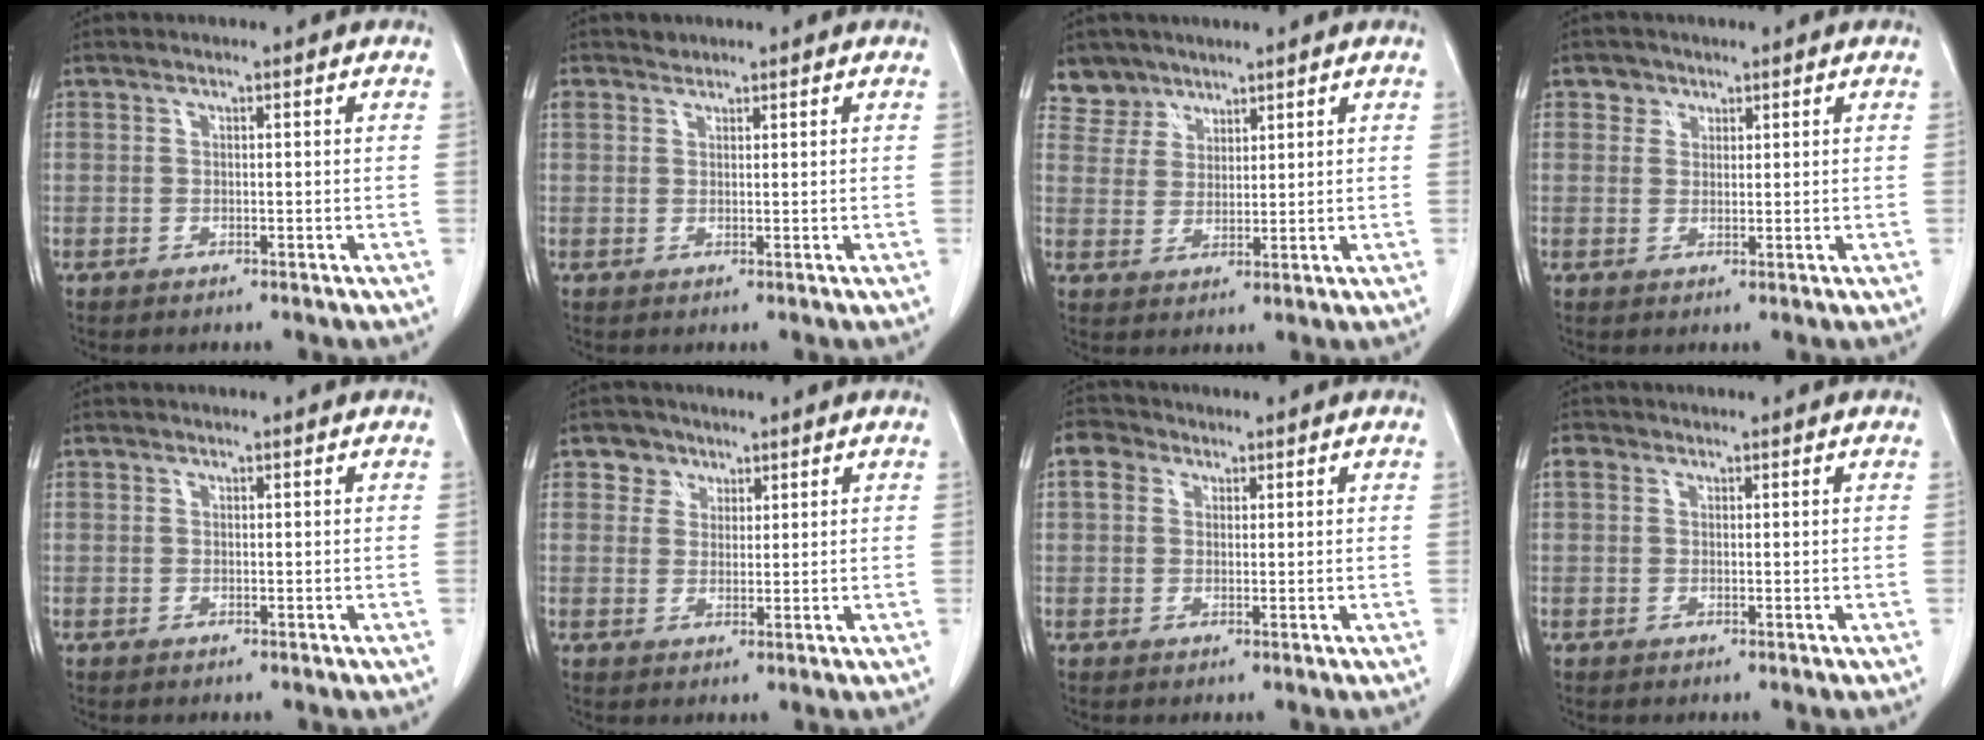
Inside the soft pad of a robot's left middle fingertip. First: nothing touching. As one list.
[{"total": 1.5, "force": [1.2, 0.8, -0.1], "torque": [-0.001, 0.011, 0.021]}, {"total": 4.5, "force": [3.6, 2.6, -0.5], "torque": [0.019, 0.001, 0.069]}, {"total": 1.9, "force": [1.1, 1.5, 0.2], "torque": [0.005, 0.000, 0.013]}, {"total": 0.0}, {"total": 3.2, "force": [1.9, 2.5, 0.3], "torque": [-0.003, 0.004, 0.027]}, {"total": 3.4, "force": [1.4, 2.8, 1.4], "torque": [-0.031, 0.017, 0.026]}, {"total": 1.5, "force": [0.6, 1.2, 0.5], "torque": [-0.009, 0.011, 0.008]}]